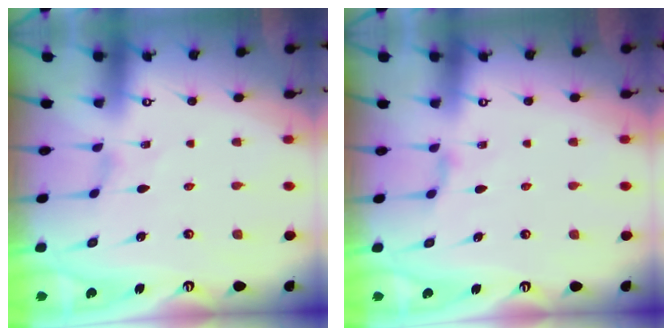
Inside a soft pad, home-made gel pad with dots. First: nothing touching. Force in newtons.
{"total": 2.7, "press": 2.6, "slide": 0.5}